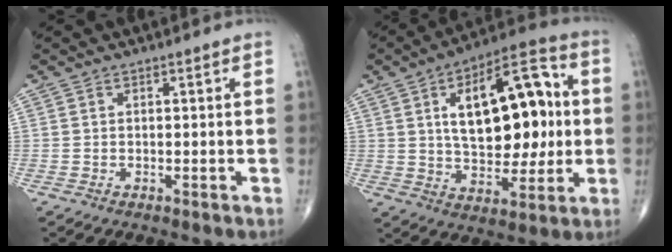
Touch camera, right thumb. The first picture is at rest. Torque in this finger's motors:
{"motor_torque": [0.74, 0.98, 1.80, -0.21, 0.51]}